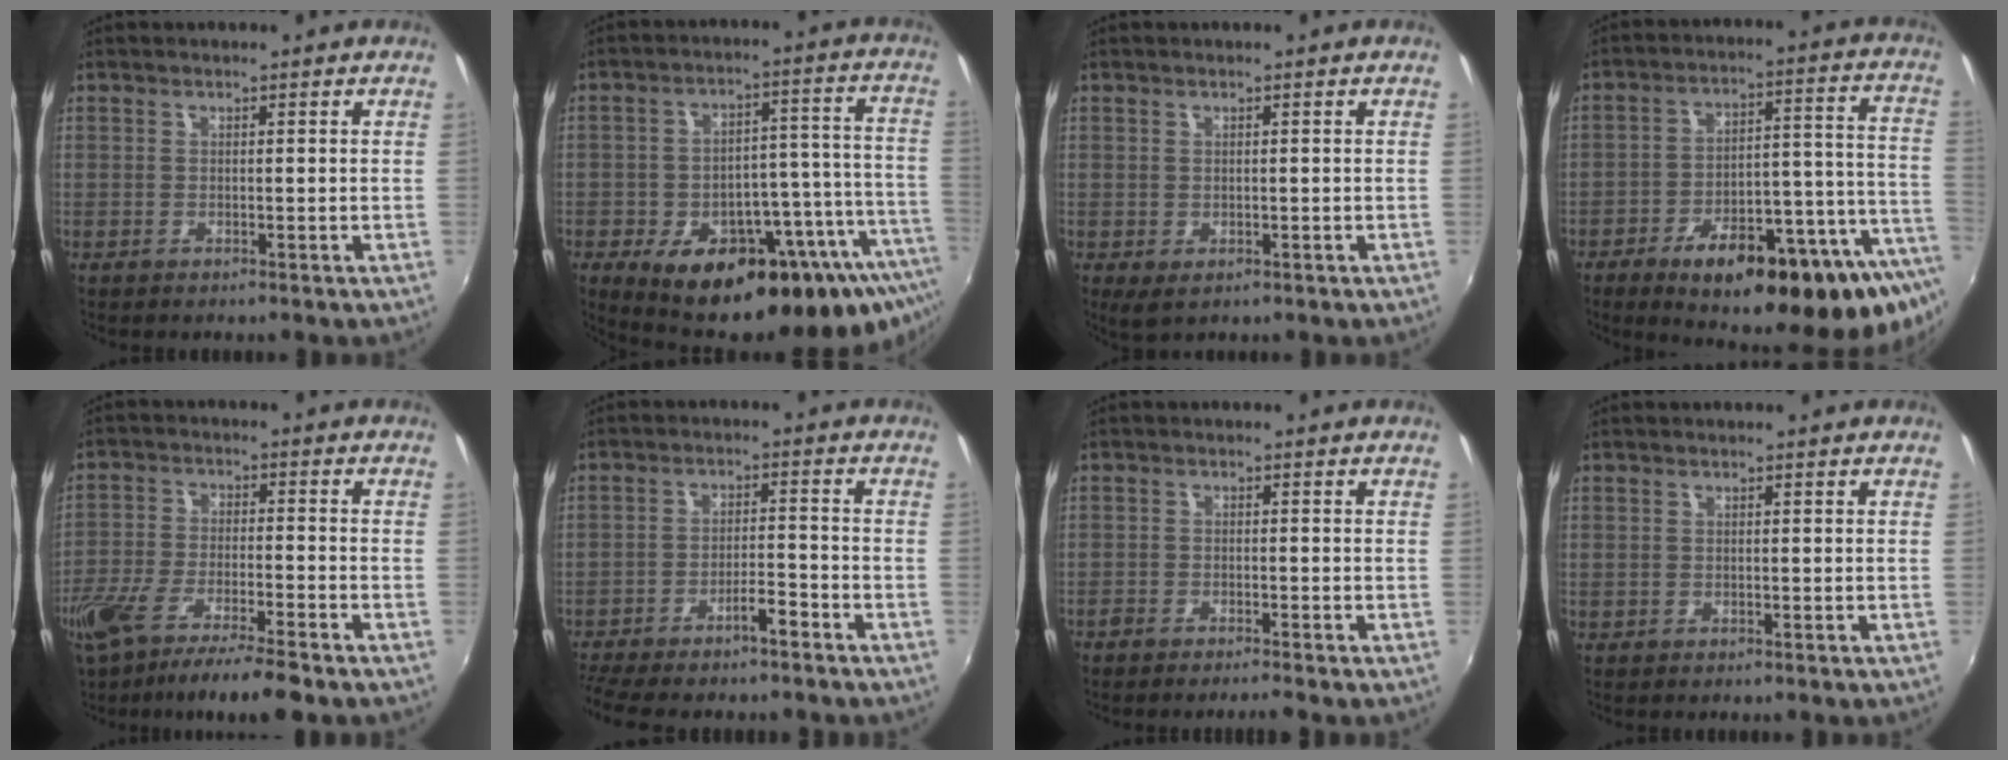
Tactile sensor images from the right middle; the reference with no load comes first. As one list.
[{"total": 26.8, "force": [-17.4, 10.0, 17.8], "torque": [-0.248, -0.018, -0.232]}, {"total": 17.6, "force": [-3.7, 12.4, 11.9], "torque": [-0.261, -0.031, -0.010]}, {"total": 25.2, "force": [-15.2, 7.2, 18.8], "torque": [-0.247, -0.006, -0.202]}, {"total": 13.0, "force": [-9.9, 1.7, 8.4], "torque": [-0.174, -0.039, -0.174]}, {"total": 7.0, "force": [-5.9, 0.6, 3.6], "torque": [-0.078, 0.004, -0.098]}, {"total": 2.9, "force": [-2.7, 0.1, 1.1], "torque": [-0.041, -0.010, -0.053]}, {"total": 0.0}]